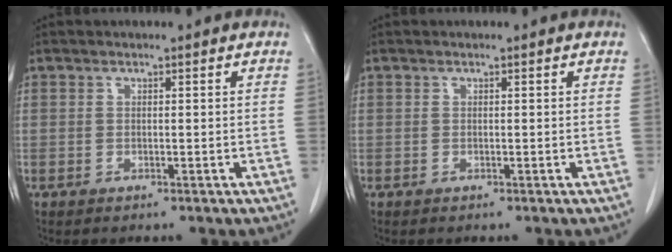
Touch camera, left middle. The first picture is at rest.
{"total": 0.0}